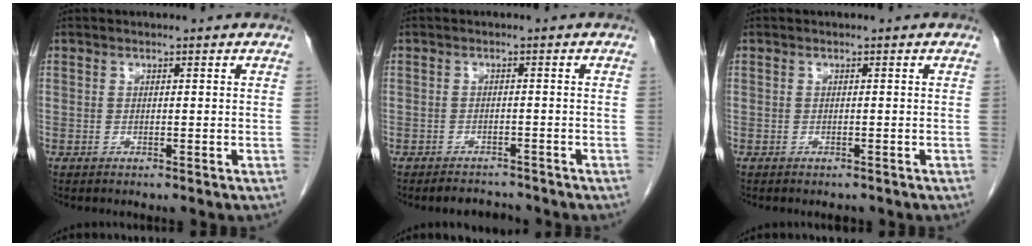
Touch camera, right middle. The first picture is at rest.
{"total": 3.2, "force": [-3.0, 0.9, 0.3], "torque": [-0.008, -0.007, -0.044]}
{"total": 1.5, "force": [-1.3, 0.5, 0.4], "torque": [-0.012, -0.005, -0.016]}